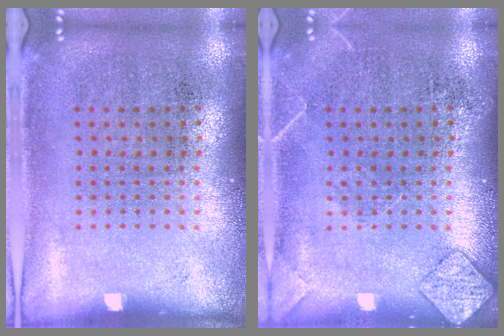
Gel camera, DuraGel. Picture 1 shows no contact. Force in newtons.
{"total": 1.8, "press": 1.8, "slide": 0.1}